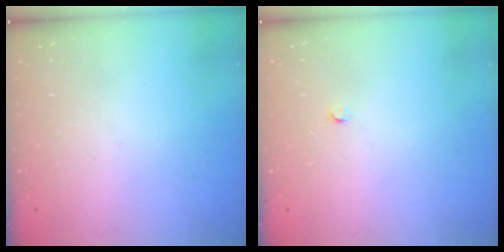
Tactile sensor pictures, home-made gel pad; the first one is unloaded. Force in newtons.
{"total": 2.2, "press": 2.2, "slide": 0.3}